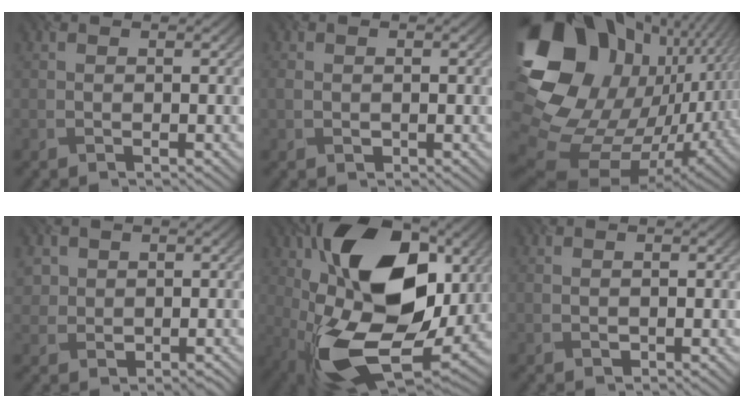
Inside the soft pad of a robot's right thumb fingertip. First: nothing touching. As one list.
[{"total": 1.8, "force": [-0.2, 1.5, 1.0], "torque": [-0.023, -0.004, -0.001]}, {"total": 20.8, "force": [4.3, 15.4, 13.3], "torque": [-0.304, -0.031, 0.117]}, {"total": 3.2, "force": [0.7, 3.1, 0.7], "torque": [-0.022, -0.001, 0.014]}, {"total": 19.5, "force": [1.8, 11.6, 15.5], "torque": [-0.280, -0.013, 0.014]}, {"total": 1.3, "force": [-0.2, 1.1, 0.8], "torque": [-0.014, -0.003, 0.002]}]